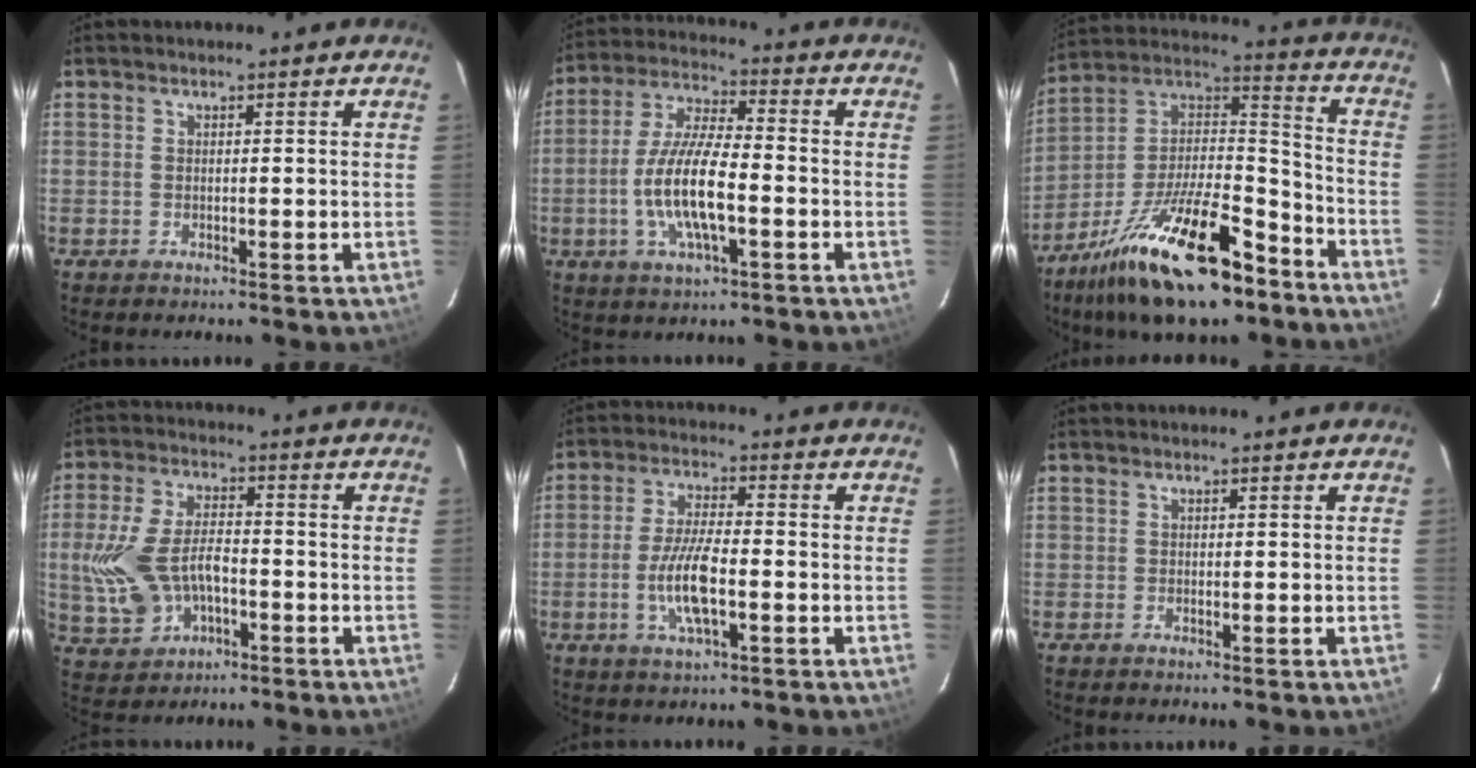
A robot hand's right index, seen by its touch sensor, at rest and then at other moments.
{"total": 12.7, "force": [-3.3, 3.4, 11.8], "torque": [-0.242, 0.001, -0.064]}
{"total": 23.9, "force": [-15.1, 8.9, 16.3], "torque": [-0.303, 0.005, -0.247]}
{"total": 12.1, "force": [-2.6, 7.3, 9.3], "torque": [-0.212, 0.007, -0.035]}
{"total": 8.8, "force": [-2.4, 2.3, 8.1], "torque": [-0.165, -0.002, -0.048]}
{"total": 0.0}